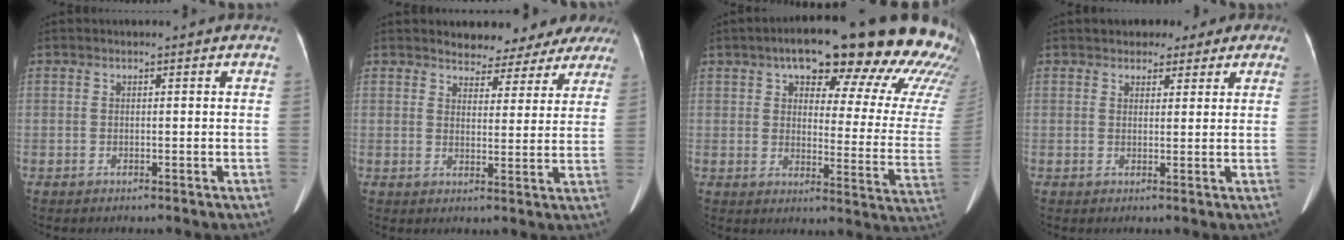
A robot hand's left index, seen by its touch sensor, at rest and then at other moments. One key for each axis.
{"total": 10.7, "fx": 9.9, "fy": 3.5, "fz": 2.2, "tx": -0.005, "ty": -0.018, "tz": 0.097}
{"total": 25.2, "fx": 18.8, "fy": 6.2, "fz": 15.6, "tx": -0.168, "ty": -0.033, "tz": 0.211}
{"total": 6.0, "fx": 4.1, "fy": 3.7, "fz": 2.3, "tx": -0.008, "ty": 0.002, "tz": 0.046}